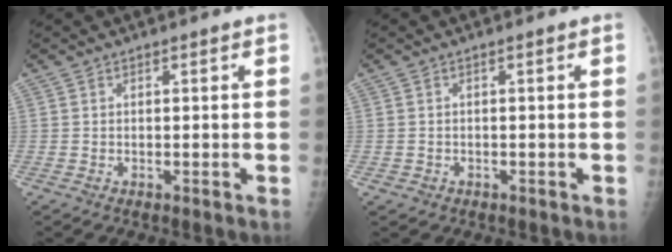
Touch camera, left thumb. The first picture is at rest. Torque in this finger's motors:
{"motor_torque": [-0.11, -0.02, -0.15, -0.07, 0.01]}